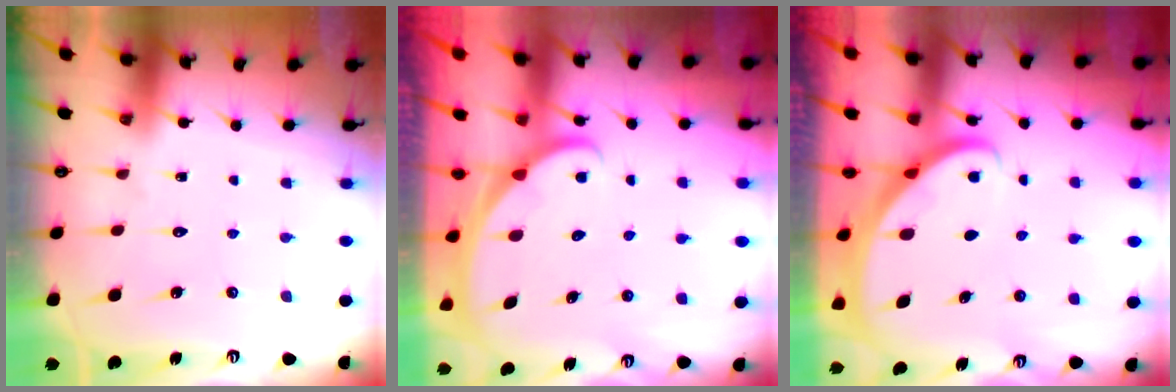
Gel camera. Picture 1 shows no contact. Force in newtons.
{"total": 1.6, "press": 1.6, "slide": 0.0}
{"total": 2.5, "press": 2.5, "slide": 0.3}